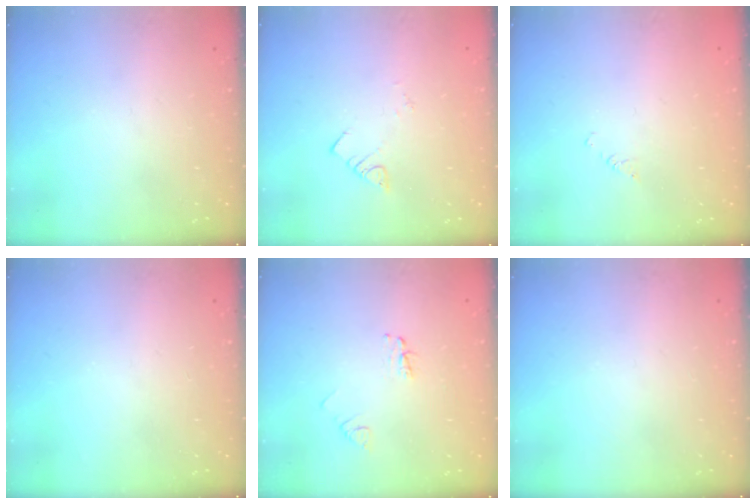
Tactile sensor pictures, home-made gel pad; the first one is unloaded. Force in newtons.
{"total": 2.0, "press": 2.0, "slide": 0.1}
{"total": 2.0, "press": 2.0, "slide": 0.3}
{"total": 0.0}
{"total": 4.0, "press": 3.9, "slide": 0.3}
{"total": 0.0}